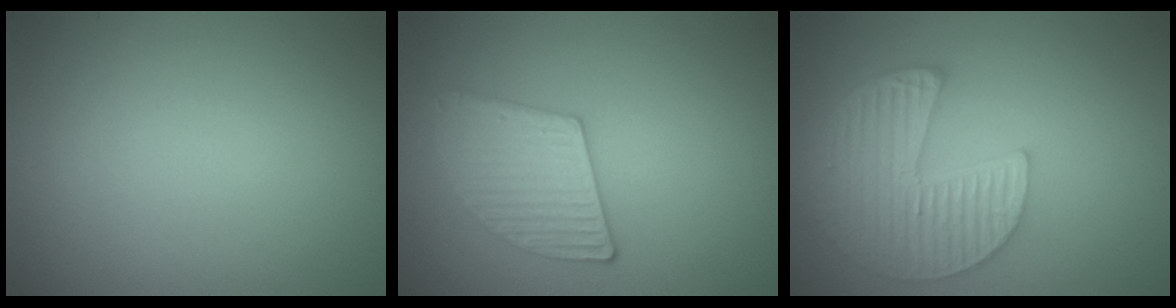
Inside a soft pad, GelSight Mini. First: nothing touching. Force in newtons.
{"total": 3.1, "press": 3.1, "slide": 0.3}
{"total": 6.2, "press": 4.7, "slide": 4.0}